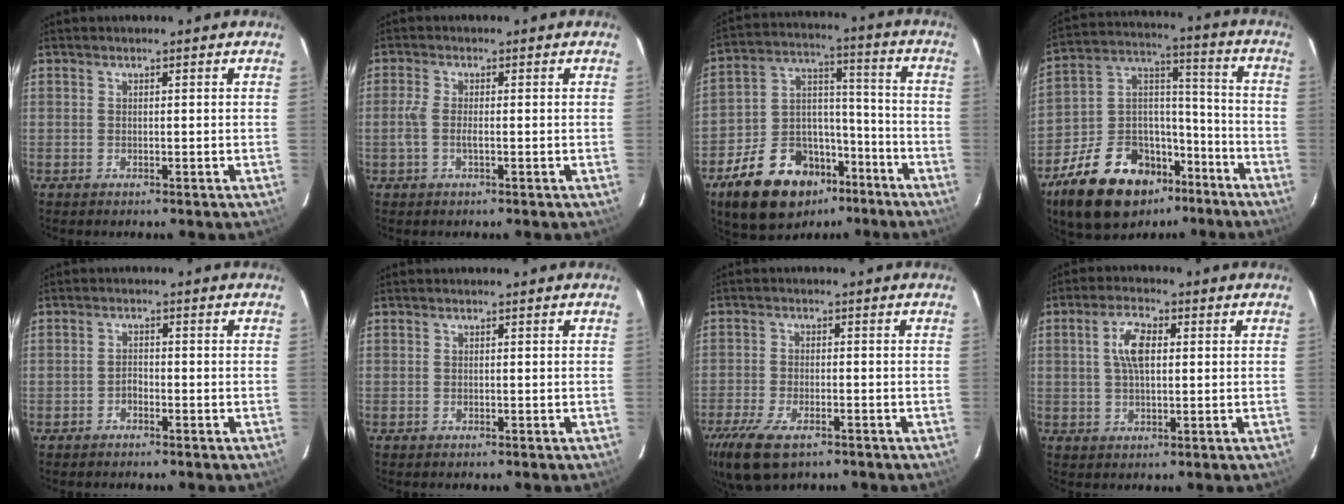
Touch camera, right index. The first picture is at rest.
{"total": 3.2, "force": [-0.6, 0.9, 3.0], "torque": [-0.065, 0.000, -0.015]}
{"total": 19.5, "force": [-12.2, 11.6, 9.8], "torque": [-0.204, 0.039, -0.184]}
{"total": 22.5, "force": [-14.4, 12.8, 11.7], "torque": [-0.241, 0.048, -0.221]}
{"total": 1.4, "force": [-1.0, 0.8, 0.4], "torque": [-0.008, 0.004, -0.018]}
{"total": 0.0}
{"total": 12.2, "force": [-7.8, 5.4, 7.6], "torque": [-0.189, -0.037, -0.142]}
{"total": 6.0, "force": [1.2, 2.8, 5.2], "torque": [-0.097, 0.012, 0.024]}